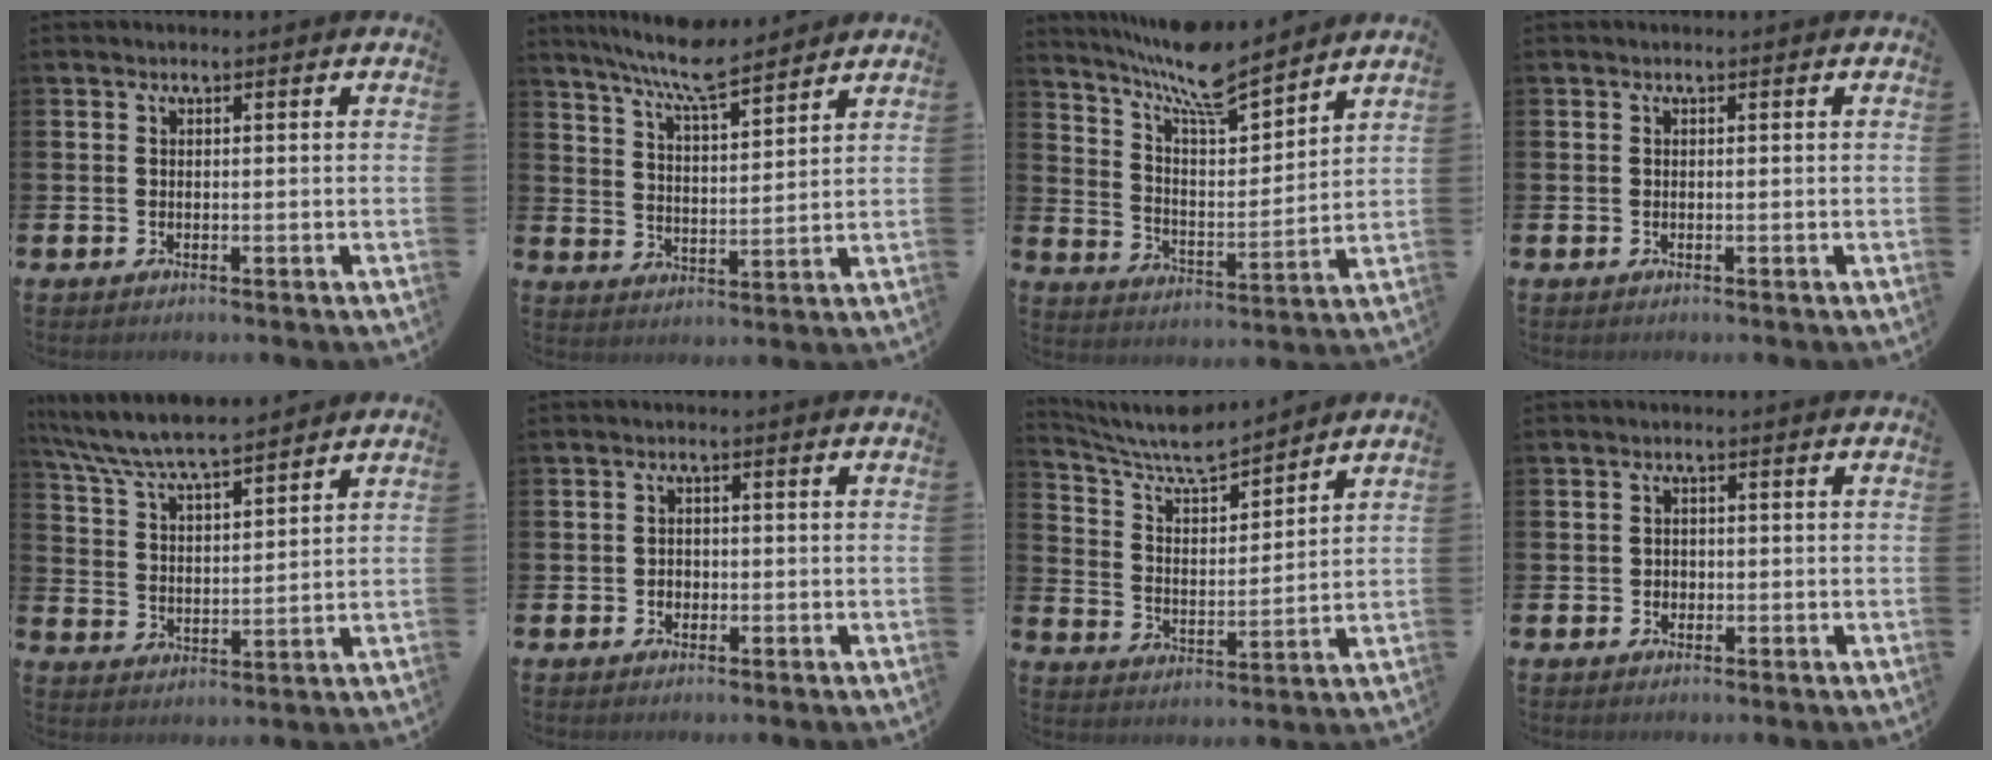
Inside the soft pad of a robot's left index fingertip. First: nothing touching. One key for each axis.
{"total": 8.2, "fx": 7.5, "fy": 0.7, "fz": 3.1, "tx": -0.087, "ty": -0.036, "tz": 0.135}
{"total": 9.5, "fx": 8.7, "fy": 1.4, "fz": 3.5, "tx": -0.096, "ty": -0.058, "tz": 0.153}
{"total": 0.0}
{"total": 7.2, "fx": 6.9, "fy": 0.6, "fz": 2.0, "tx": -0.066, "ty": -0.042, "tz": 0.122}
{"total": 1.3, "fx": -0.3, "fy": 1.2, "fz": 0.5, "tx": 0.000, "ty": 0.002, "tz": -0.011}
{"total": 7.7, "fx": 7.3, "fy": 1.1, "fz": 2.3, "tx": -0.078, "ty": -0.050, "tz": 0.128}
{"total": 1.1, "fx": -0.1, "fy": 1.1, "fz": 0.3, "tx": 0.002, "ty": 0.003, "tz": -0.007}